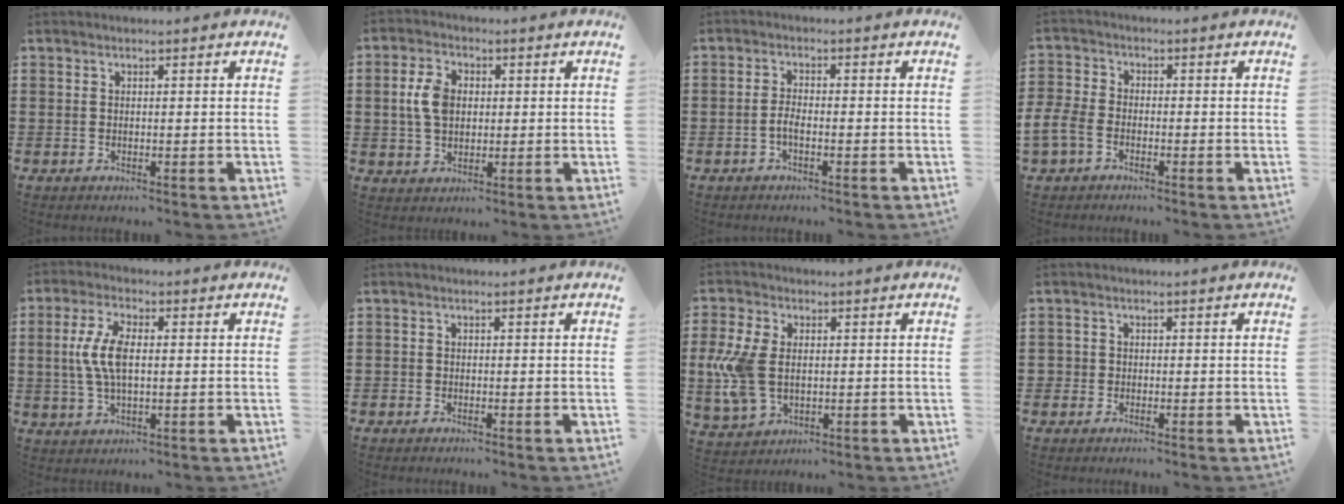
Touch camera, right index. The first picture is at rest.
{"total": 5.5, "force": [0.5, 3.6, 4.1], "torque": [-0.108, 0.006, 0.001]}
{"total": 2.1, "force": [-0.9, 0.6, 1.8], "torque": [-0.048, -0.004, -0.022]}
{"total": 4.1, "force": [-2.4, 2.4, 2.2], "torque": [-0.075, -0.003, -0.056]}
{"total": 7.1, "force": [0.3, 2.9, 6.5], "torque": [-0.151, 0.000, -0.004]}
{"total": 0.7, "force": [-0.6, 0.4, 0.1], "torque": [-0.003, 0.001, -0.013]}
{"total": 8.6, "force": [-0.1, 5.7, 6.5], "torque": [-0.180, -0.001, -0.011]}
{"total": 1.2, "force": [-0.2, 1.2, 0.1], "torque": [-0.006, 0.006, -0.006]}